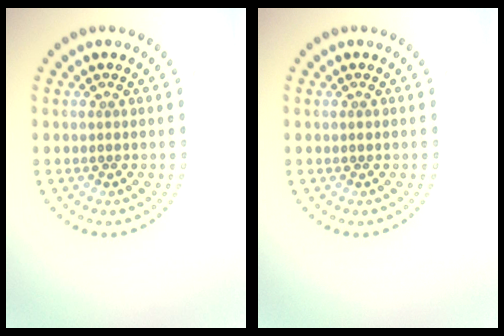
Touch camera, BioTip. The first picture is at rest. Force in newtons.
{"total": 0.5, "press": 0.5, "slide": 0.1}